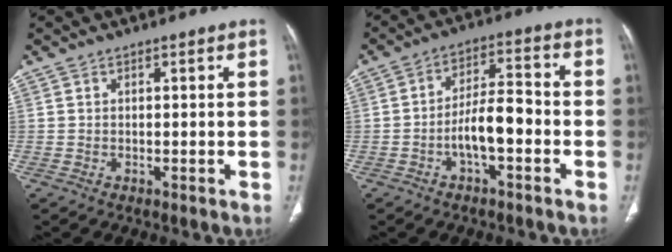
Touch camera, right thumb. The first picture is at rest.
{"total": 8.6, "force": [-2.9, 3.4, 7.3], "torque": [-0.121, 0.039, -0.052]}